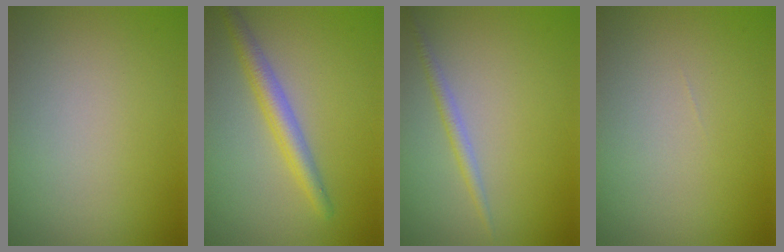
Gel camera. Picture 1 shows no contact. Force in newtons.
{"total": 2.9, "press": 2.9, "slide": 0.1}
{"total": 1.3, "press": 1.3, "slide": 0.1}
{"total": 0.0}